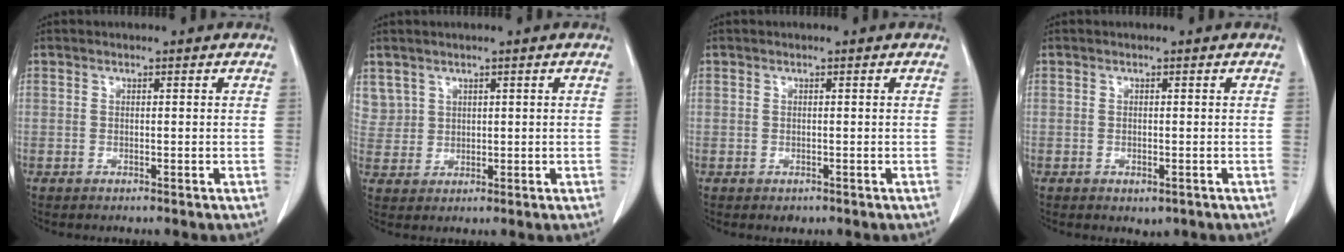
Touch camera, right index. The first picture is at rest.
{"total": 4.1, "force": [2.4, 3.3, -0.1], "torque": [0.010, 0.008, 0.053]}
{"total": 0.8, "force": [-0.3, 0.7, 0.2], "torque": [-0.003, 0.003, 0.000]}
{"total": 1.6, "force": [-0.7, 1.0, 1.0], "torque": [-0.012, -0.001, 0.000]}